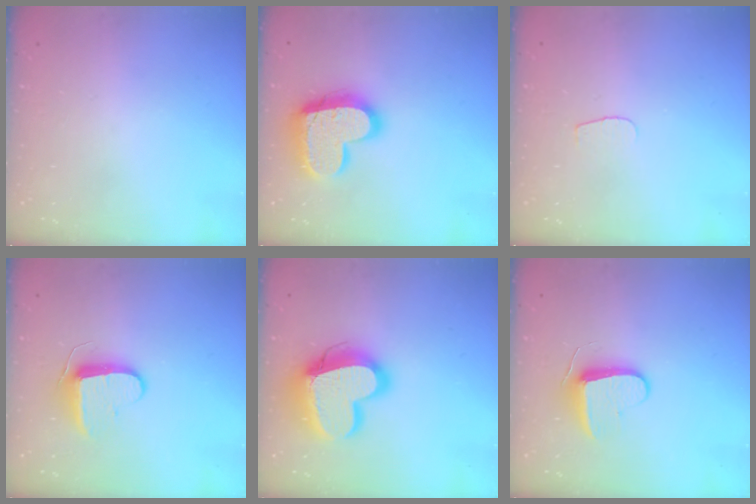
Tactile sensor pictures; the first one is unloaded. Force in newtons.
{"total": 18.4, "press": 18.3, "slide": 1.7}
{"total": 3.6, "press": 3.5, "slide": 0.4}
{"total": 9.2, "press": 9.2, "slide": 0.7}
{"total": 19.4, "press": 19.3, "slide": 1.7}
{"total": 8.7, "press": 8.7, "slide": 0.5}